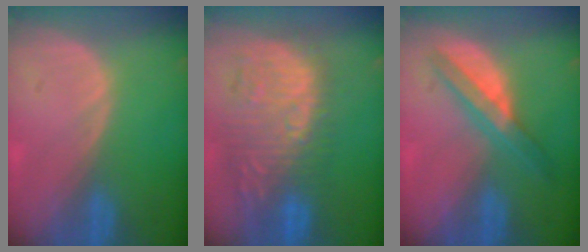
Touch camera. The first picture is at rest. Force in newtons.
{"total": 11.8, "press": 11.1, "slide": 4.0}
{"total": 6.2, "press": 5.5, "slide": 2.8}